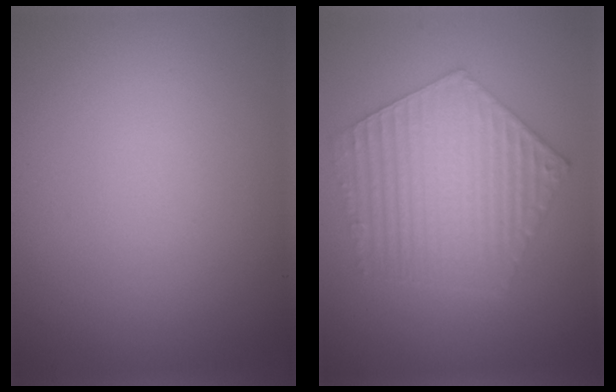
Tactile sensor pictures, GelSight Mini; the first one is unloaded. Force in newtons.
{"total": 6.2, "press": 4.8, "slide": 4.0}